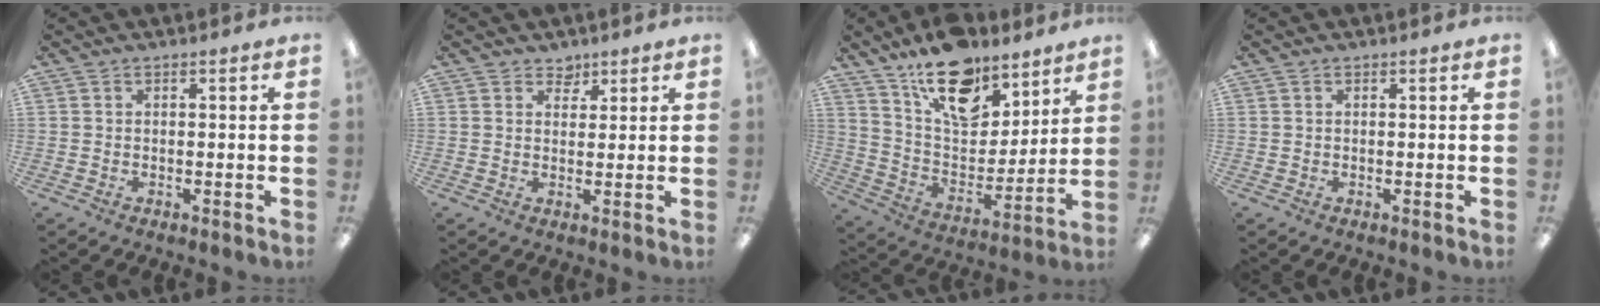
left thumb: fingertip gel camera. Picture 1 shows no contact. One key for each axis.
{"total": 2.8, "fx": 2.3, "fy": 1.6, "fz": 0.3, "tx": 0.005, "ty": -0.011, "tz": 0.040}
{"total": 18.2, "fx": 13.0, "fy": 9.2, "fz": 8.8, "tx": -0.150, "ty": -0.079, "tz": 0.233}
{"total": 0.0}